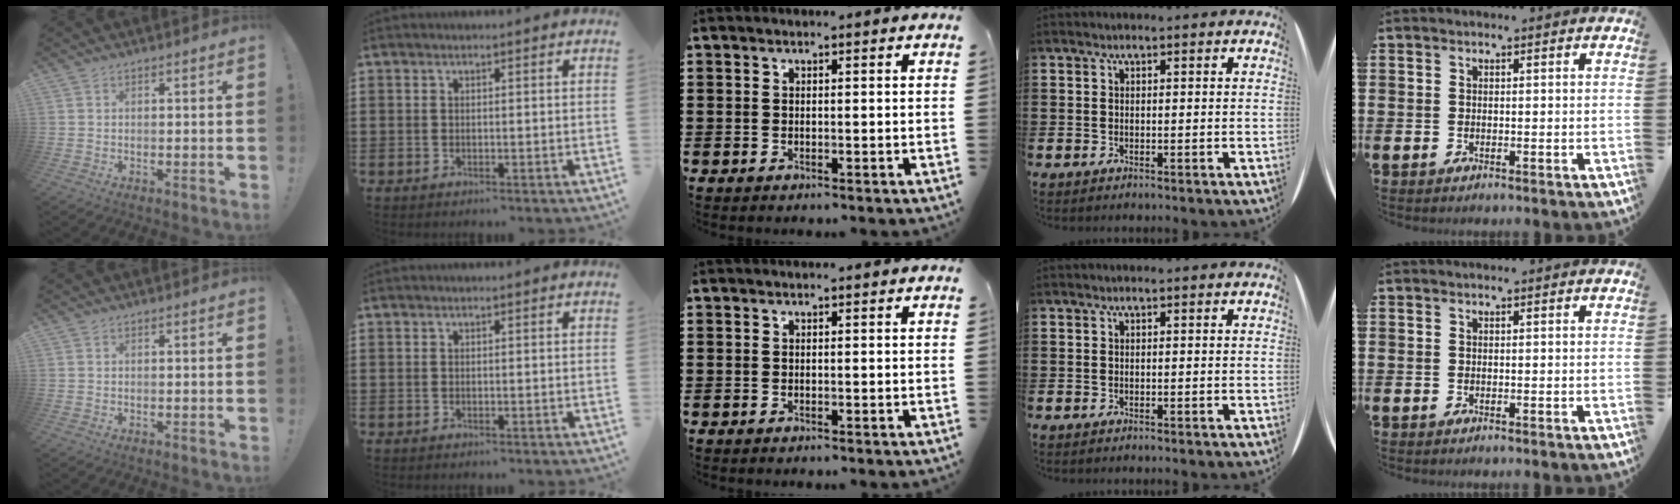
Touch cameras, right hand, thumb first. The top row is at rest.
{}